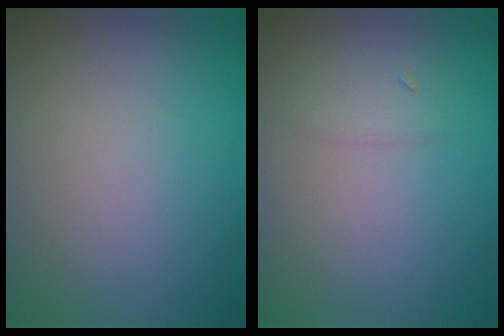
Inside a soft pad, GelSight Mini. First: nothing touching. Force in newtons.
{"total": 1.3, "press": 1.3, "slide": 0.1}